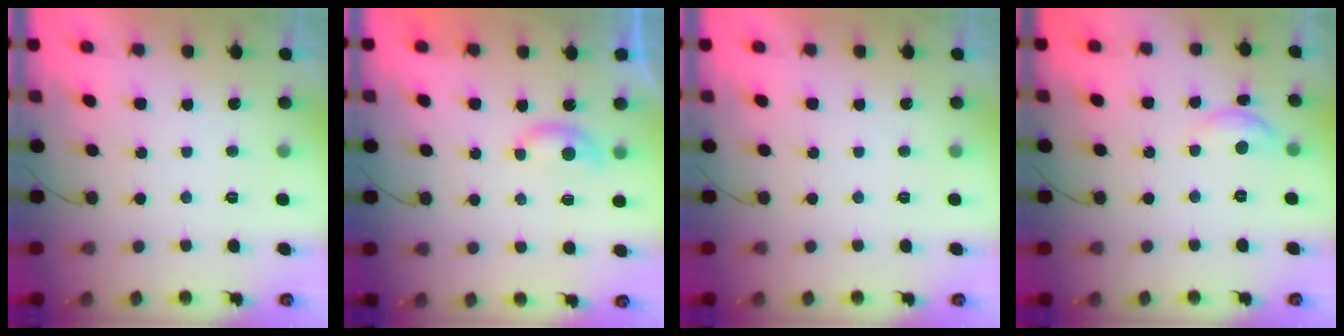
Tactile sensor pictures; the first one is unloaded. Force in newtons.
{"total": 3.8, "press": 3.8, "slide": 0.6}
{"total": 0.0}
{"total": 7.7, "press": 7.7, "slide": 0.5}